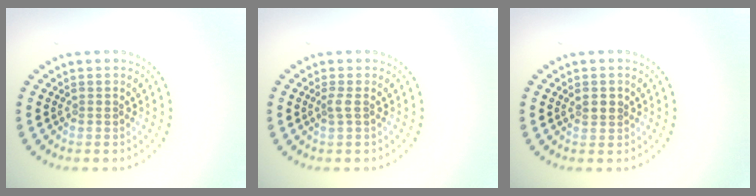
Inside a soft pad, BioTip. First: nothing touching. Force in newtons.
{"total": 0.9, "press": 0.6, "slide": 0.7}
{"total": 1.3, "press": 1.3, "slide": 0.3}